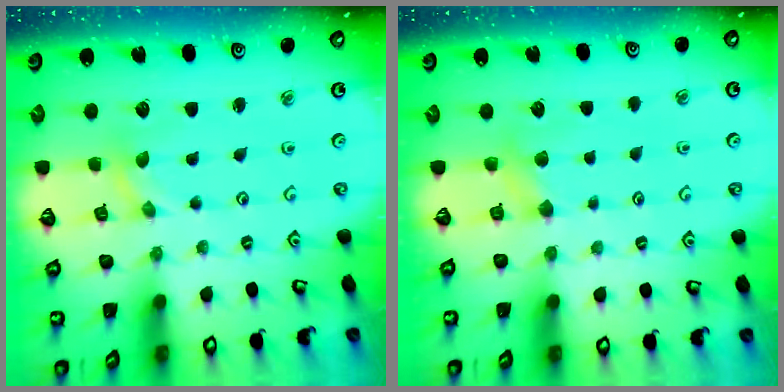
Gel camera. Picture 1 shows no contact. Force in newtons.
{"total": 4.2, "press": 4.2, "slide": 0.5}